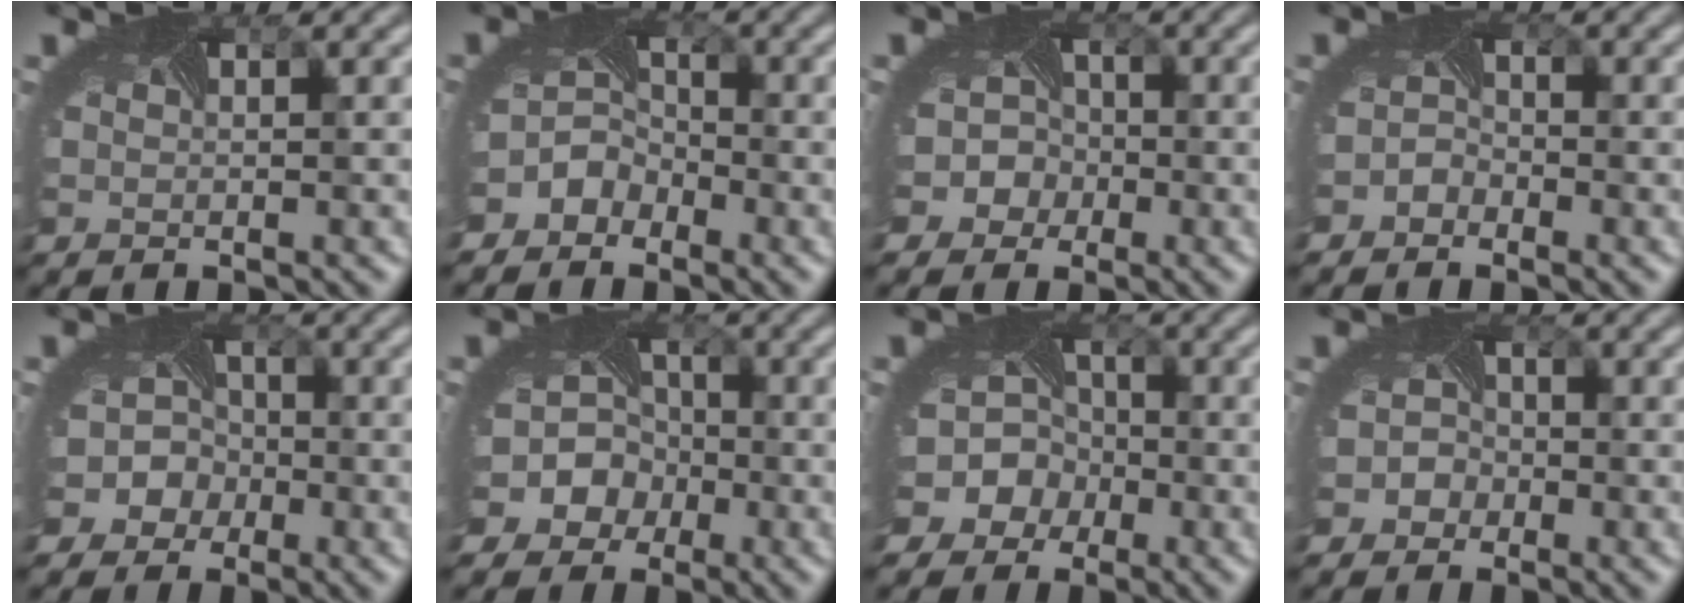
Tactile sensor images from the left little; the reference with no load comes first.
{"total": 3.2, "force": [-2.2, 2.2, 0.5], "torque": [0.009, 0.002, -0.046]}
{"total": 5.3, "force": [-1.7, 4.8, 1.5], "torque": [-0.008, 0.008, -0.049]}
{"total": 1.6, "force": [-1.4, 0.9, 0.0], "torque": [-0.004, -0.003, -0.032]}
{"total": 6.0, "force": [-2.1, 5.4, 1.6], "torque": [-0.012, 0.003, -0.061]}
{"total": 8.5, "force": [-2.9, 7.5, 2.7], "torque": [-0.047, 0.003, -0.073]}
{"total": 8.9, "force": [-3.1, 7.9, 2.7], "torque": [-0.051, 0.002, -0.077]}
{"total": 2.6, "force": [-1.5, 2.2, 0.3], "torque": [0.014, 0.003, -0.027]}